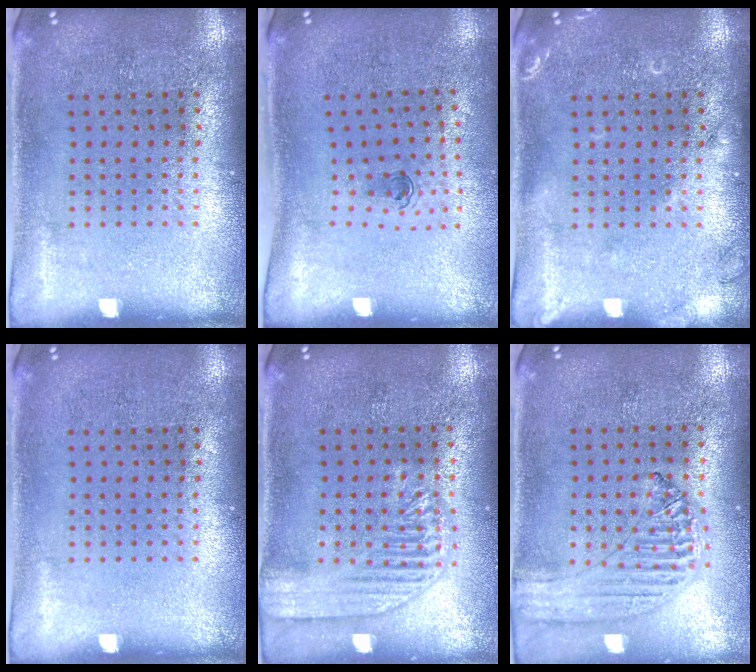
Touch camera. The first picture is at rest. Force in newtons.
{"total": 0.6, "press": 0.3, "slide": 0.5}
{"total": 1.5, "press": 1.5, "slide": 0.3}
{"total": 0.0}
{"total": 1.8, "press": 1.8, "slide": 0.4}
{"total": 1.3, "press": 1.3, "slide": 0.3}